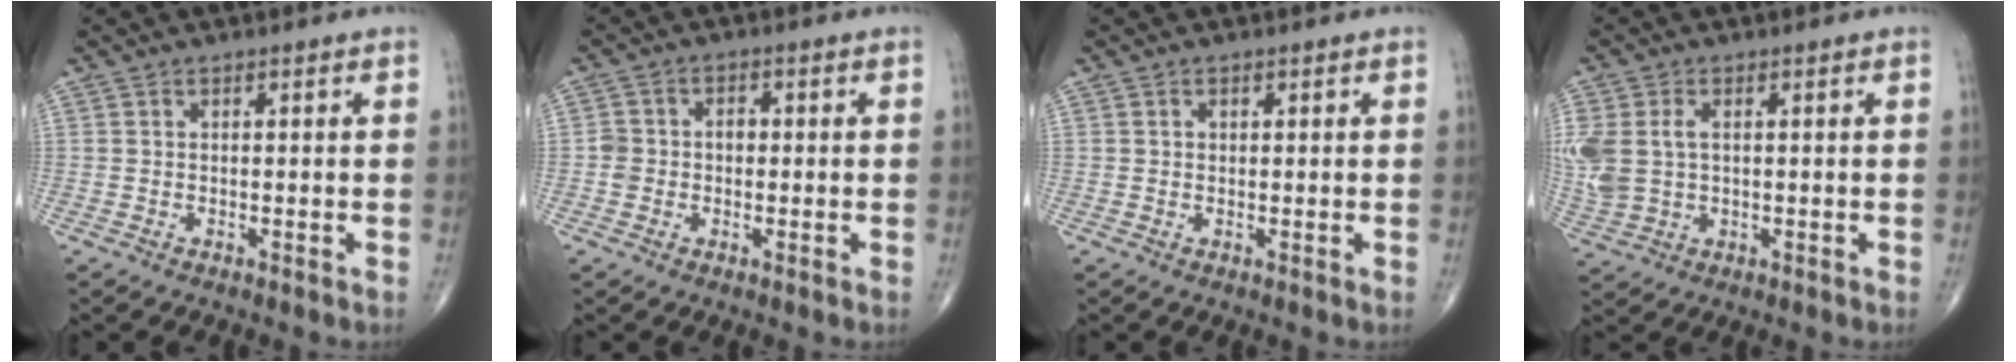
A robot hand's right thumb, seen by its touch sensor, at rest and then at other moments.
{"total": 3.8, "force": [-0.4, 3.4, 1.7], "torque": [-0.017, 0.017, -0.010]}
{"total": 0.7, "force": [0.2, 0.5, 0.3], "torque": [0.000, -0.001, 0.004]}
{"total": 9.6, "force": [1.1, 6.6, 6.8], "torque": [-0.179, 0.007, 0.032]}